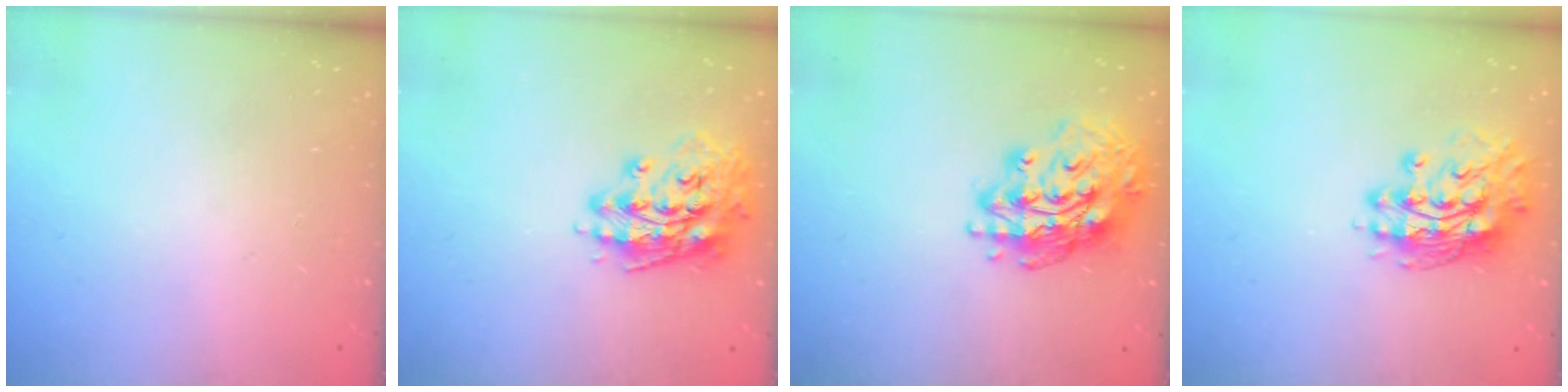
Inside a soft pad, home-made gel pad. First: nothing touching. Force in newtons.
{"total": 14.8, "press": 14.6, "slide": 2.5}
{"total": 17.4, "press": 17.3, "slide": 1.8}
{"total": 13.6, "press": 13.5, "slide": 1.1}